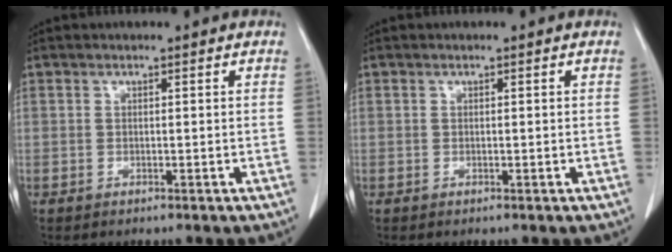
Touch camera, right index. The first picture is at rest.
{"total": 0.0}